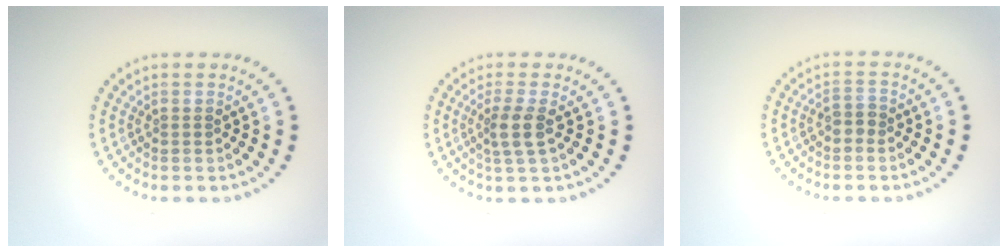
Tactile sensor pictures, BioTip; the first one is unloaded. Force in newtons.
{"total": 2.3, "press": 1.8, "slide": 1.4}
{"total": 1.2, "press": 1.1, "slide": 0.5}